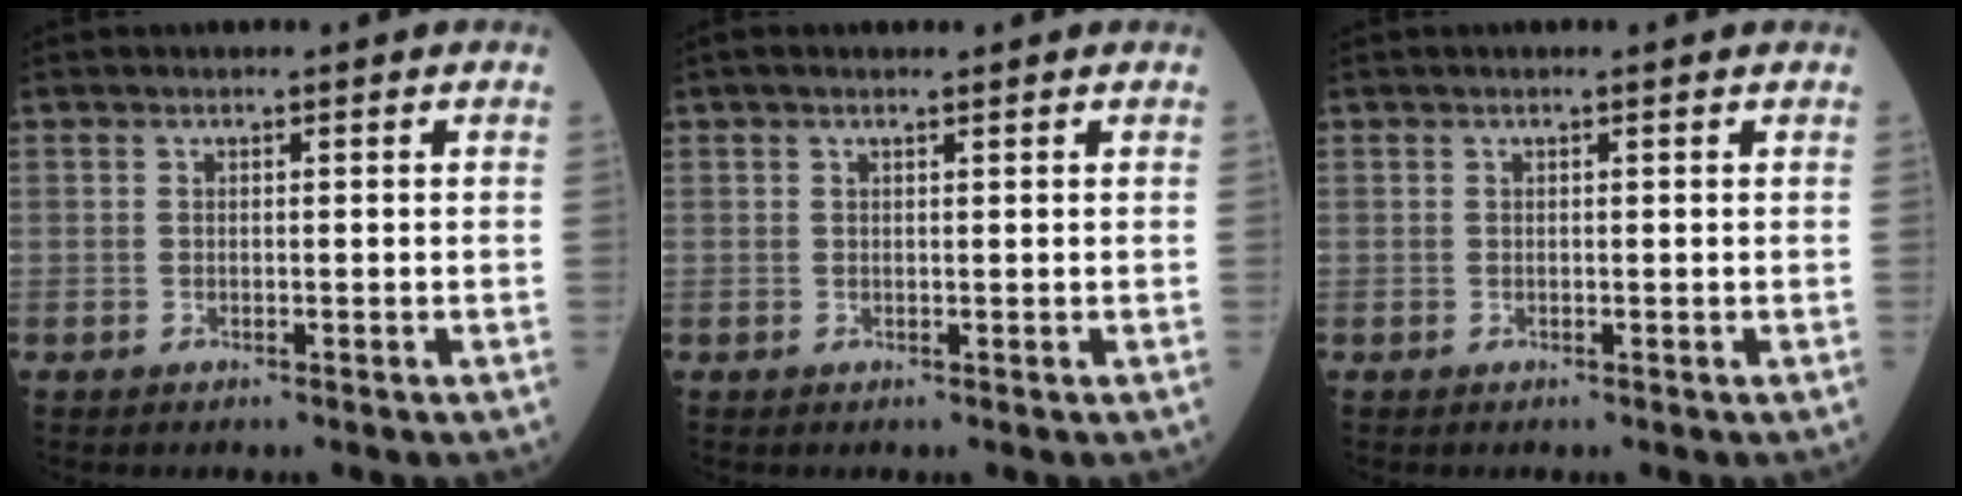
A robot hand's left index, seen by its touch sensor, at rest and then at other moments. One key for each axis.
{"total": 1.5, "fx": 1.1, "fy": 0.1, "fz": 1.0, "tx": -0.019, "ty": 0.015, "tz": 0.018}
{"total": 0.7, "fx": 0.5, "fy": -0.1, "fz": 0.4, "tx": -0.010, "ty": 0.004, "tz": 0.009}